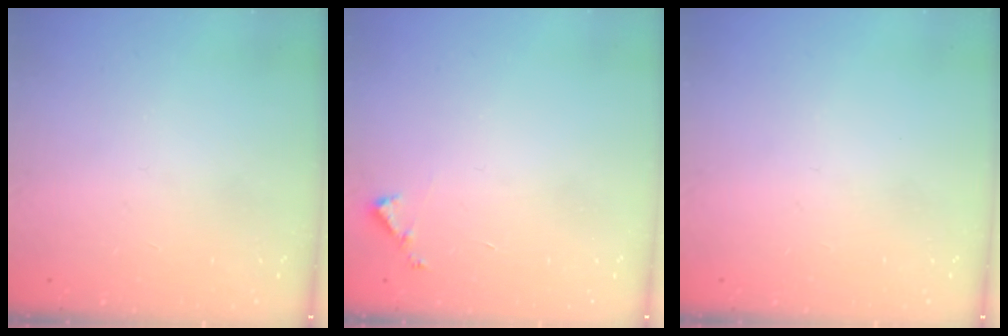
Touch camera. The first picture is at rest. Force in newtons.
{"total": 3.6, "press": 3.6, "slide": 0.3}
{"total": 0.0}